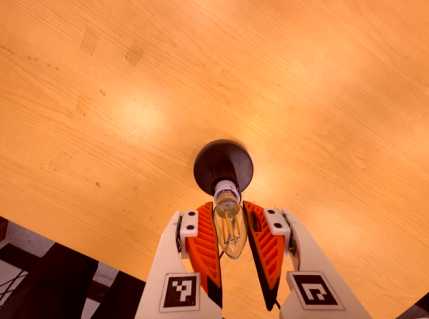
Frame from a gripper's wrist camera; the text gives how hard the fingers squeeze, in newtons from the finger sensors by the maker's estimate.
{"total": 13.1, "left": 12.7, "right": 13.5}